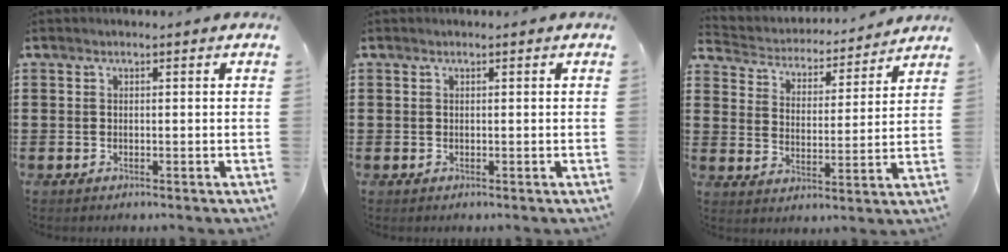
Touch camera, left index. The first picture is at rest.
{"total": 0.0}
{"total": 3.6, "force": [3.5, 0.6, -0.1], "torque": [-0.024, -0.033, 0.053]}